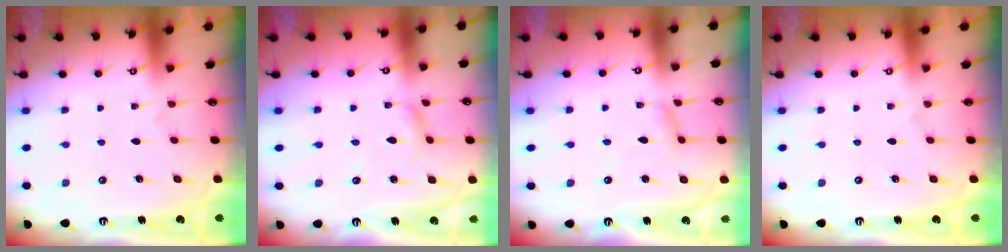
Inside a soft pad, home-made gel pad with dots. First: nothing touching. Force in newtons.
{"total": 2.3, "press": 2.3, "slide": 0.1}
{"total": 3.4, "press": 3.4, "slide": 0.3}
{"total": 0.0}